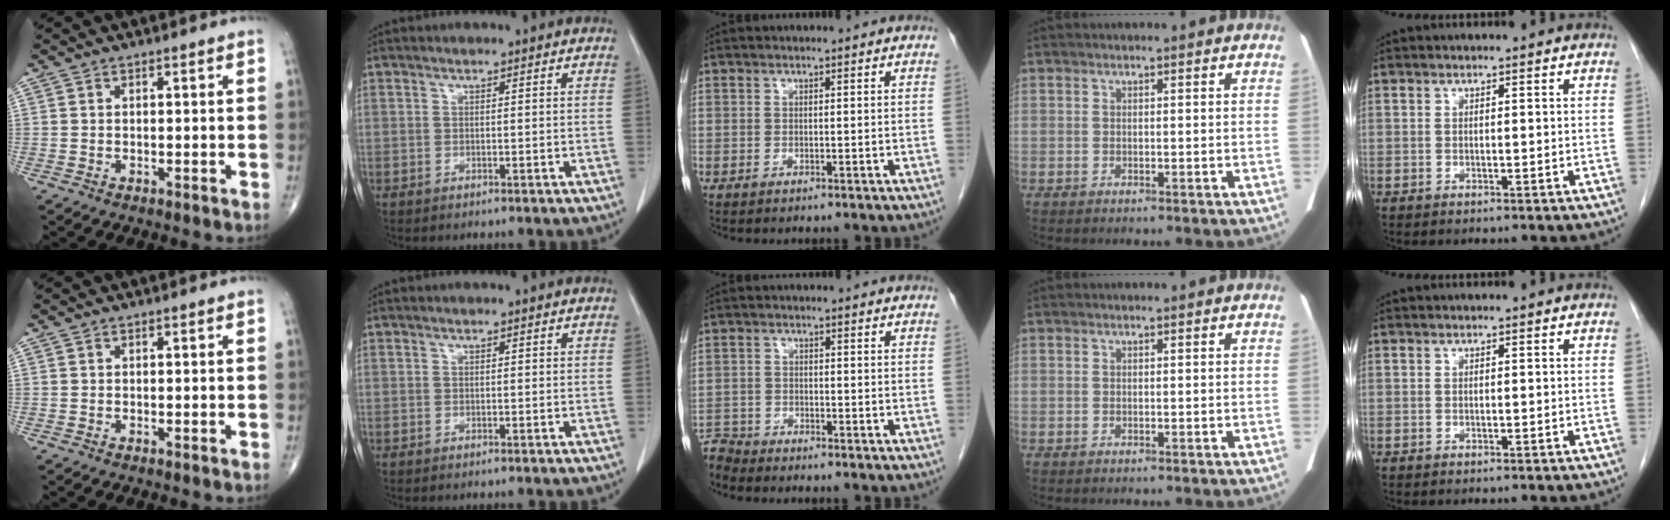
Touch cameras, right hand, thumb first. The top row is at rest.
{"middle": {"total": 3.7, "force": [-3.7, 0.4, -0.7], "torque": [0.014, -0.012, -0.071]}}